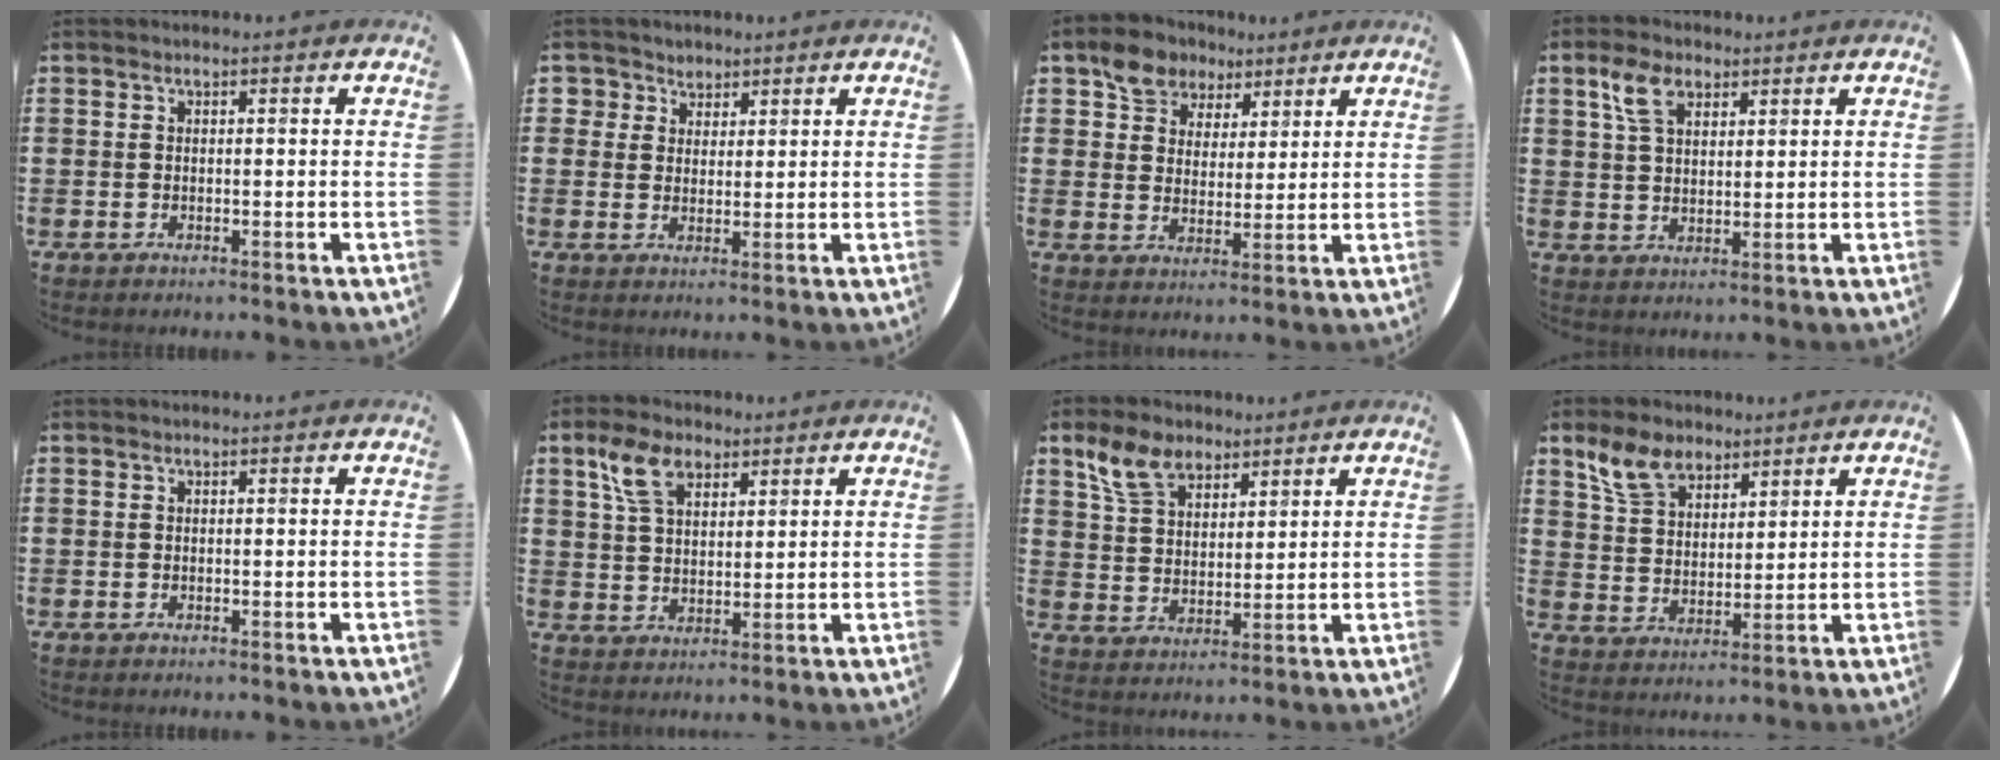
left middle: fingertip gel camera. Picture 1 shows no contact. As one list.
[{"total": 3.2, "force": [2.3, 2.3, 0.0], "torque": [-0.002, 0.007, 0.042]}, {"total": 6.5, "force": [4.9, 4.1, 0.8], "torque": [-0.041, 0.004, 0.093]}, {"total": 5.1, "force": [3.2, 2.9, 2.8], "torque": [-0.058, 0.007, 0.057]}, {"total": 0.0}, {"total": 6.3, "force": [4.0, 3.5, 3.4], "torque": [-0.072, 0.008, 0.073]}, {"total": 7.1, "force": [5.2, 3.9, 2.9], "torque": [-0.066, 0.000, 0.097]}, {"total": 7.0, "force": [5.3, 3.8, 2.6], "torque": [-0.069, 0.001, 0.102]}]